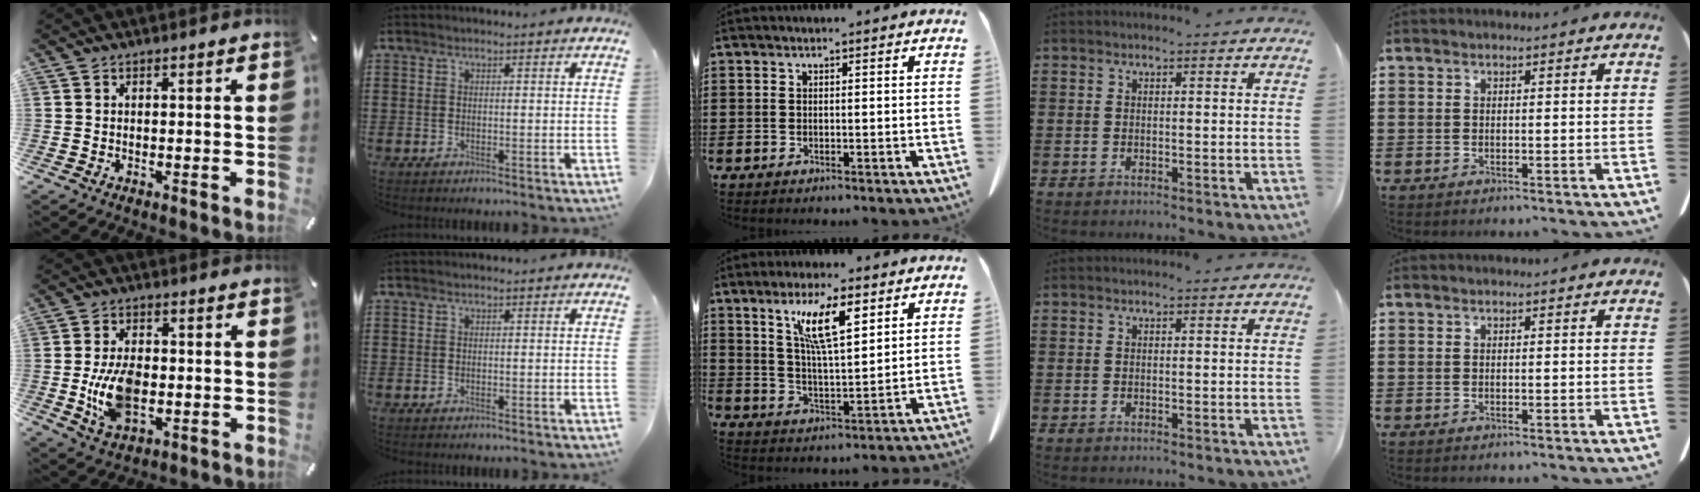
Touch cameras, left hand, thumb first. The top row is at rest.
{"thumb": {"total": 10.7, "force": [-1.4, 6.5, 8.4], "torque": [-0.161, -0.005, -0.023]}, "middle": {"total": 9.6, "force": [5.5, 2.3, 7.4], "torque": [-0.148, -0.005, 0.094]}}